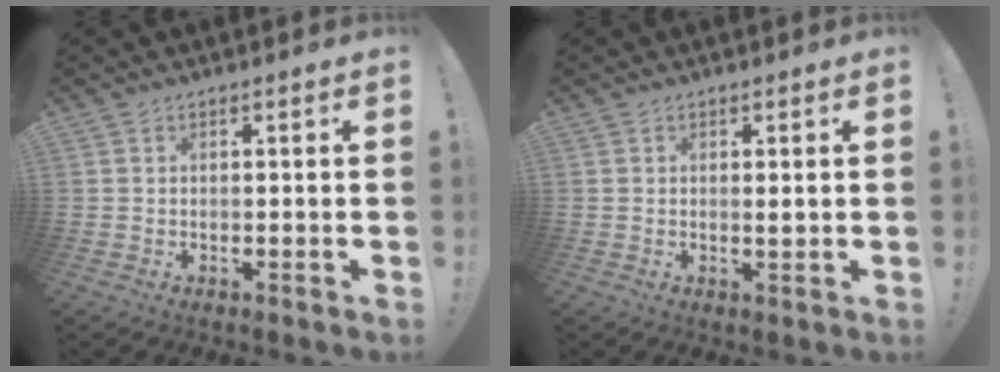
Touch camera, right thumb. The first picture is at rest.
{"total": 1.3, "force": [0.3, 0.0, 1.3], "torque": [-0.010, -0.009, 0.001]}